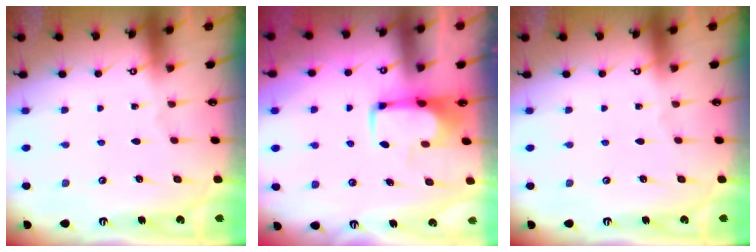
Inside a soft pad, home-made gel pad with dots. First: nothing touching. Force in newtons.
{"total": 1.8, "press": 1.8, "slide": 0.4}
{"total": 0.0}